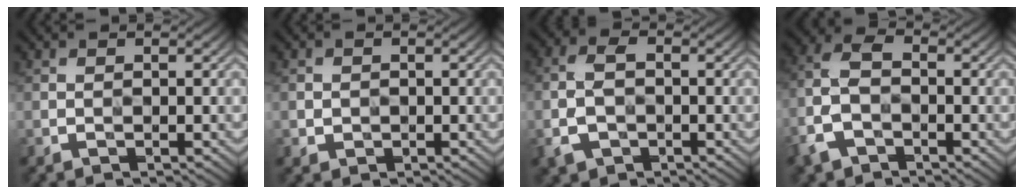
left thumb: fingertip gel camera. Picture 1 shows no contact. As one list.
[{"total": 1.2, "force": [-0.2, 1.1, 0.4], "torque": [-0.006, -0.007, -0.006]}, {"total": 5.0, "force": [-1.6, 3.3, 3.4], "torque": [-0.085, -0.003, -0.035]}, {"total": 7.0, "force": [-3.3, 4.1, 4.6], "torque": [-0.120, 0.001, -0.078]}]